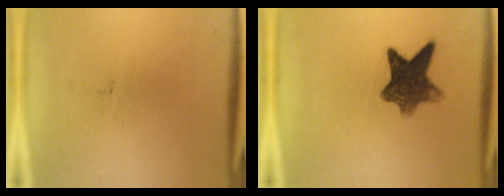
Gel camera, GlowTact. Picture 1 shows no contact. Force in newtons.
{"total": 8.7}